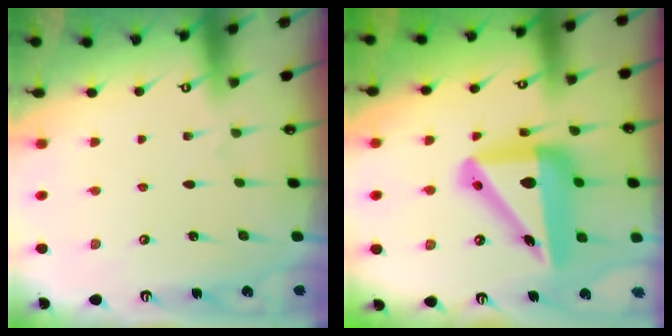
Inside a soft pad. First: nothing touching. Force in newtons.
{"total": 19.0, "press": 18.7, "slide": 3.8}